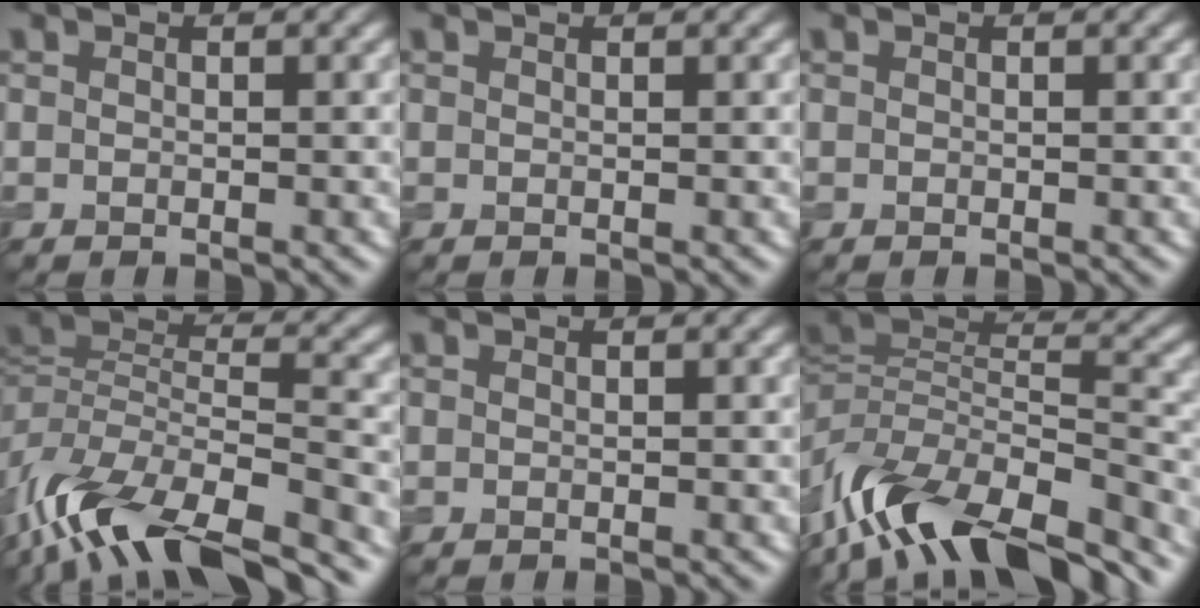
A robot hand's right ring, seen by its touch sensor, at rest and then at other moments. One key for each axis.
{"total": 0.6, "fx": 0.5, "fy": 0.1, "fz": 0.3, "tx": -0.009, "ty": 0.000, "tz": 0.000}
{"total": 0.0}
{"total": 13.8, "fx": -9.7, "fy": 4.9, "fz": 8.6, "tx": -0.191, "ty": 0.000, "tz": -0.164}
{"total": 0.0}
{"total": 13.5, "fx": -8.8, "fy": 6.0, "fz": 8.3, "tx": -0.168, "ty": 0.017, "tz": -0.150}